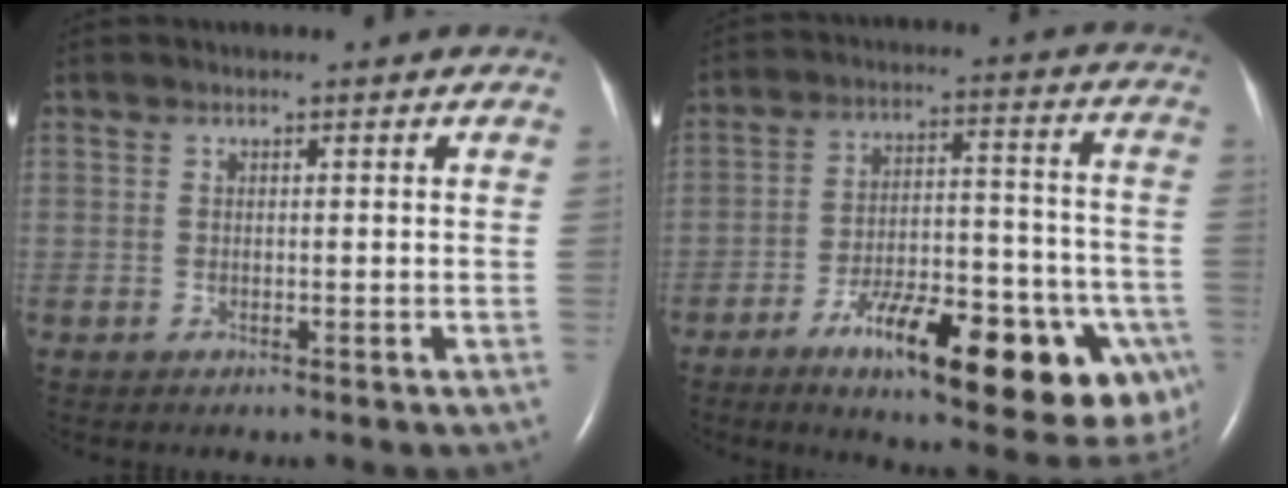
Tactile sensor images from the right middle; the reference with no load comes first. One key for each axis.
{"total": 23.5, "fx": -12.2, "fy": 6.8, "fz": 18.9, "tx": -0.180, "ty": 0.025, "tz": -0.169}